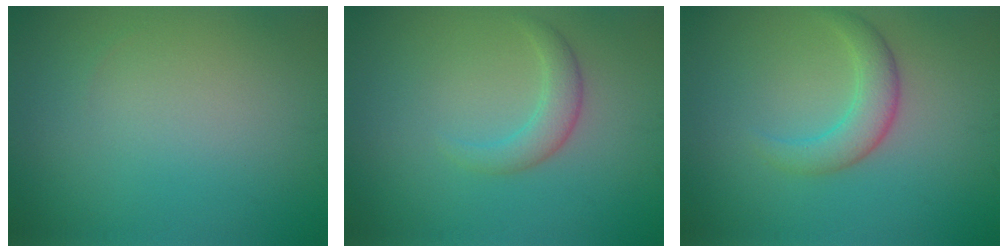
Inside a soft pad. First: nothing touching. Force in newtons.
{"total": 2.2, "press": 2.2, "slide": 0.2}
{"total": 3.0, "press": 3.0, "slide": 0.1}